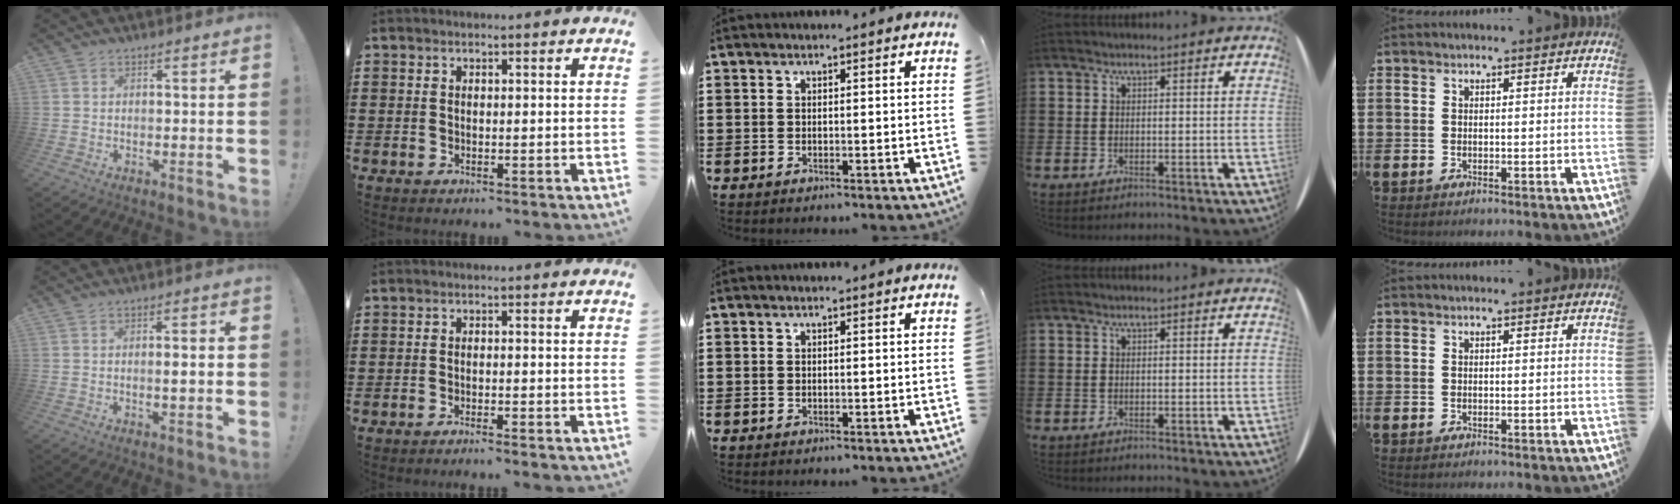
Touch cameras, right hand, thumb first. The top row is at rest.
{"thumb": {"total": 2.6, "force": [-0.3, 0.0, 2.5], "torque": [-0.030, -0.007, -0.011]}, "index": {"total": 1.7, "force": [-1.6, -0.5, 0.3], "torque": [-0.005, 0.001, -0.032]}}